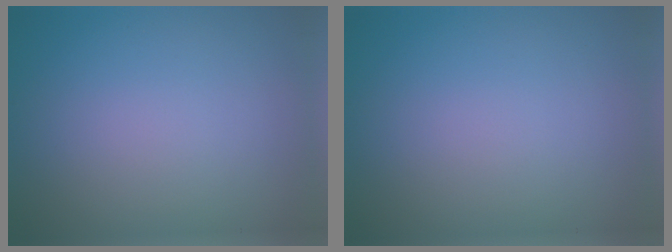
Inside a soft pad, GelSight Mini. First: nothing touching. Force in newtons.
{"total": 0.0}